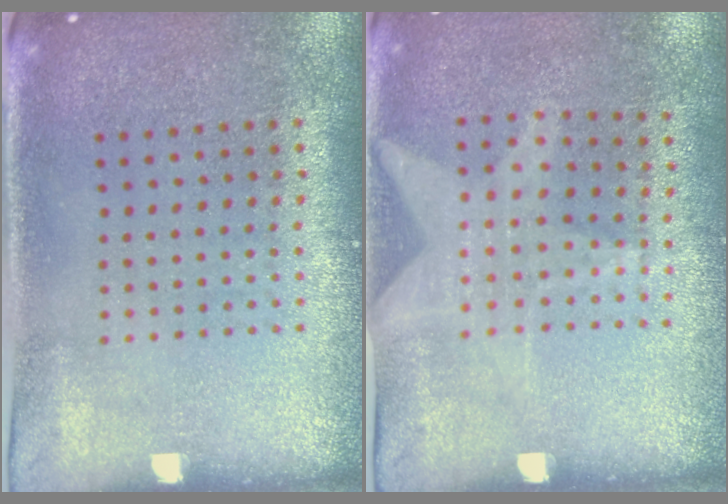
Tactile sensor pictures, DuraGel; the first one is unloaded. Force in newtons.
{"total": 1.2, "press": 0.9, "slide": 0.8}